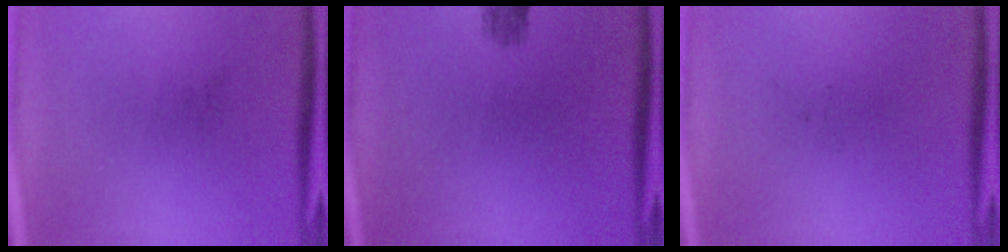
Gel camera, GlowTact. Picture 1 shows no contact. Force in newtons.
{"total": 2.3}
{"total": 0.0}